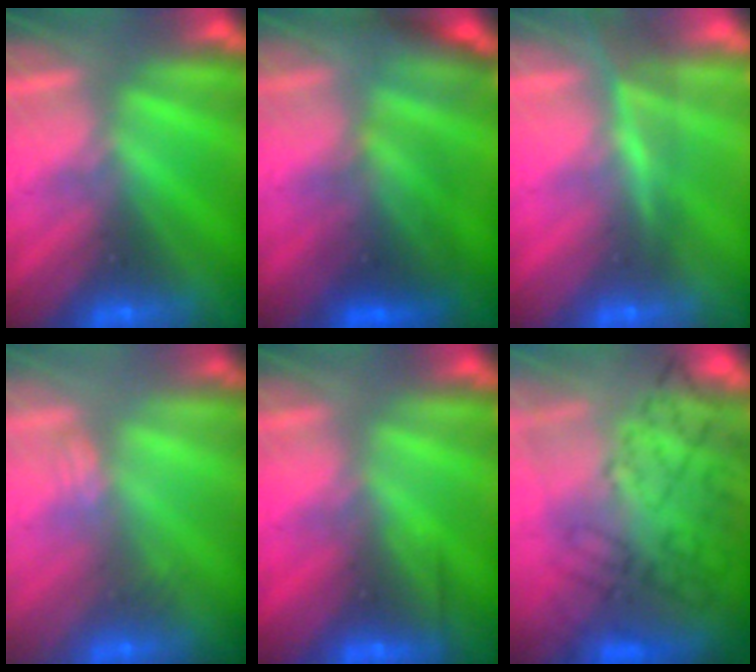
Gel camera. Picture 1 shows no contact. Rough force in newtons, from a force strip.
{"total": 2.3}
{"total": 4.8}
{"total": 2.4}
{"total": 2.5}
{"total": 7.8}